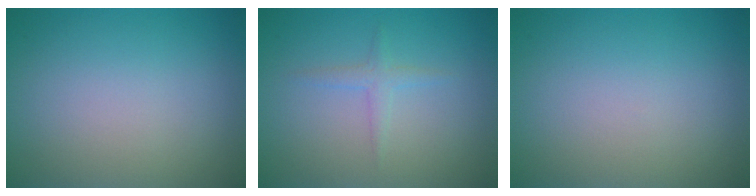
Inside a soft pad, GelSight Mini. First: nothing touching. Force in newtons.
{"total": 1.2, "press": 1.2, "slide": 0.0}
{"total": 0.0}